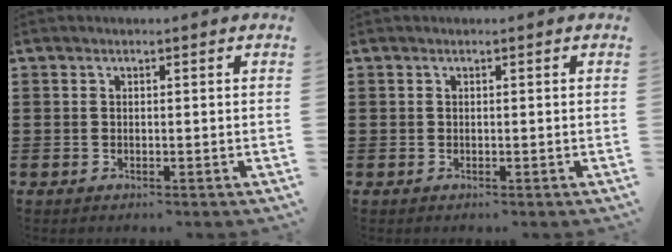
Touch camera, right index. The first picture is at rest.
{"total": 0.0}